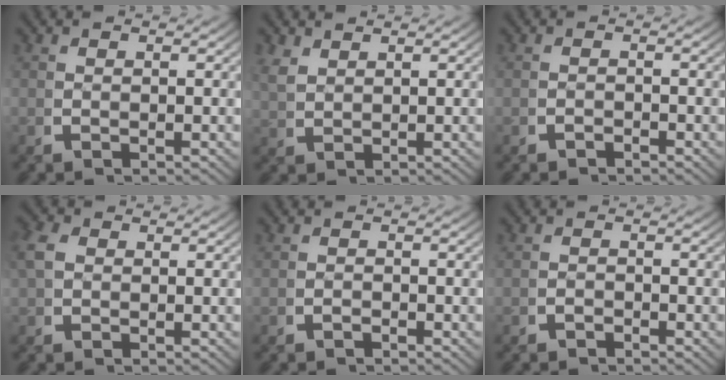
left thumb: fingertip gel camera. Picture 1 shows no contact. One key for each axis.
{"total": 2.1, "fx": 1.8, "fy": 0.7, "fz": 0.7, "tx": -0.016, "ty": 0.001, "tz": 0.048}
{"total": 0.9, "fx": -0.9, "fy": 0.1, "fz": 0.0, "tx": -0.001, "ty": -0.004, "tz": -0.015}
{"total": 2.2, "fx": 0.6, "fy": 1.7, "fz": 1.2, "tx": -0.039, "ty": -0.006, "tz": 0.014}
{"total": 0.6, "fx": -0.6, "fy": 0.1, "fz": 0.1, "tx": -0.004, "ty": -0.001, "tz": -0.011}
{"total": 0.9, "fx": -0.9, "fy": 0.1, "fz": 0.0, "tx": -0.001, "ty": -0.005, "tz": -0.014}